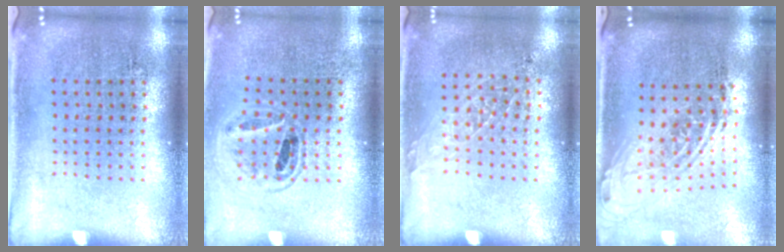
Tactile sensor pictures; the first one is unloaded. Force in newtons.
{"total": 0.9, "press": 0.9, "slide": 0.1}
{"total": 0.9, "press": 0.8, "slide": 0.2}
{"total": 1.9, "press": 1.5, "slide": 1.3}